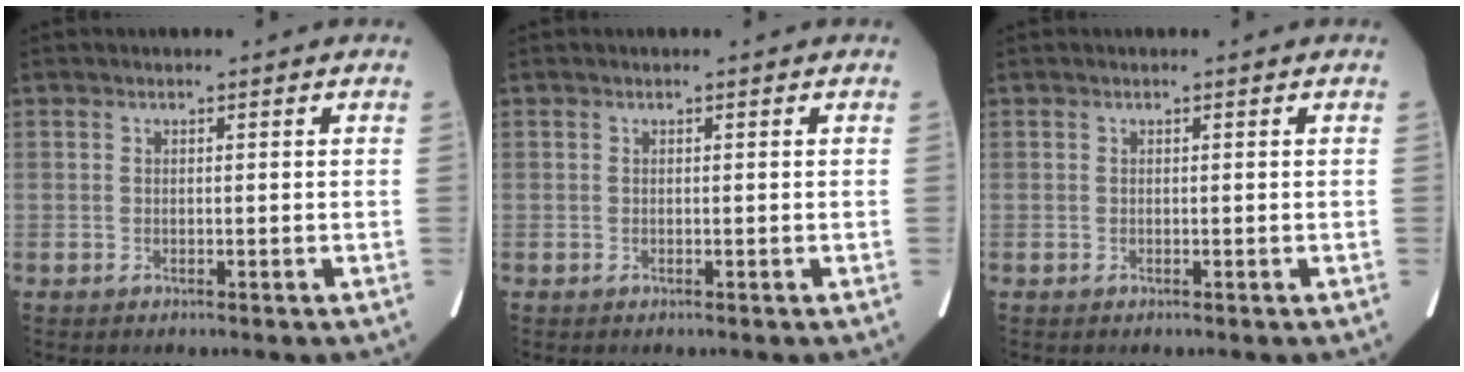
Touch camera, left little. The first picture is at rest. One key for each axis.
{"total": 0.0}
{"total": 0.0}